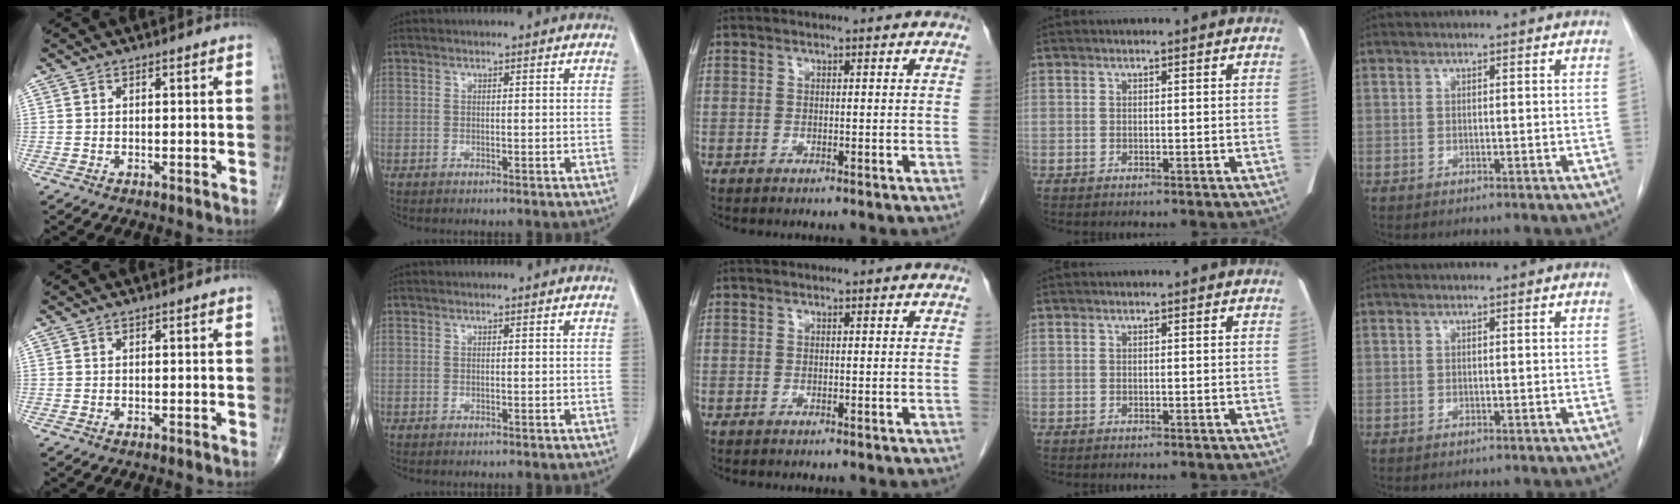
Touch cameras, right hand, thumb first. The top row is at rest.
{}